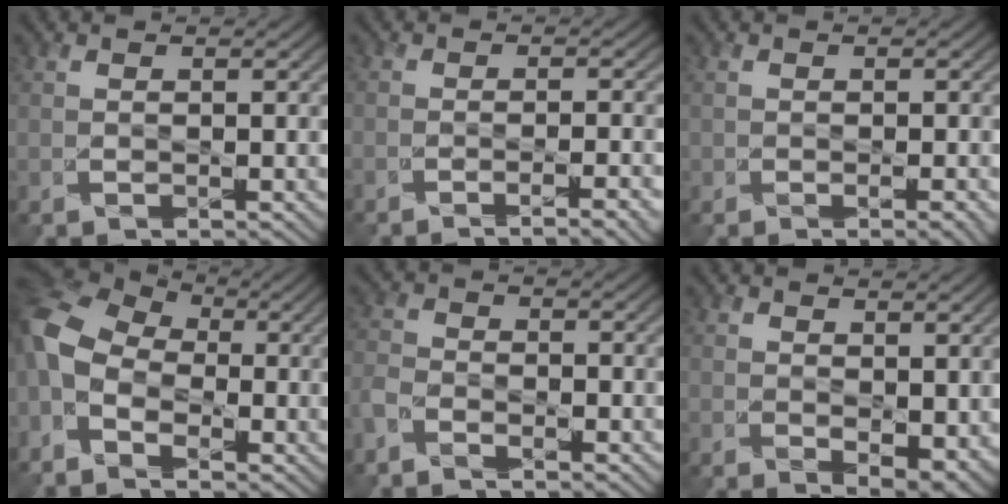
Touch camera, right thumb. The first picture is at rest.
{"total": 4.7, "force": [-3.1, 0.7, 3.6], "torque": [-0.047, 0.013, -0.052]}
{"total": 1.8, "force": [-1.0, 0.7, 1.4], "torque": [-0.020, -0.003, -0.008]}
{"total": 11.2, "force": [-3.0, 7.7, 7.5], "torque": [-0.200, -0.021, -0.057]}
{"total": 3.6, "force": [-2.7, 1.5, 1.8], "torque": [-0.043, -0.007, -0.067]}
{"total": 3.5, "force": [0.5, 2.0, 2.9], "torque": [-0.050, -0.017, 0.018]}